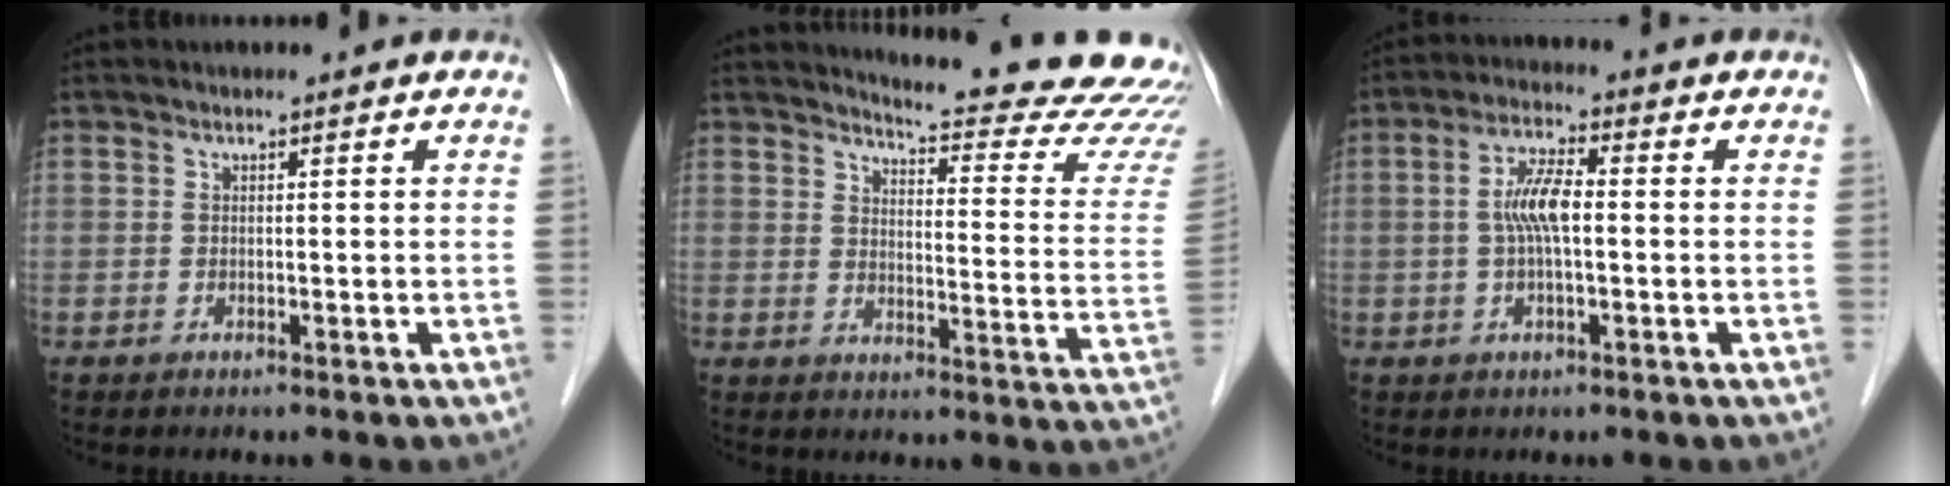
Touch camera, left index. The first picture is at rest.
{"total": 19.3, "force": [18.7, 0.2, 4.8], "torque": [-0.064, -0.128, 0.206]}
{"total": 5.7, "force": [-0.1, 1.3, 5.5], "torque": [-0.118, 0.009, -0.005]}